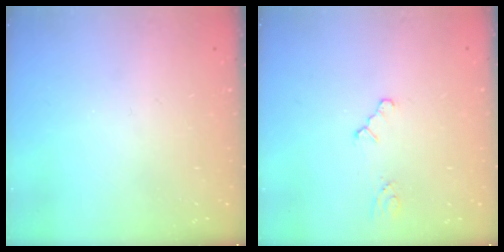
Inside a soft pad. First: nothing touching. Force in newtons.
{"total": 1.6, "press": 1.5, "slide": 0.3}